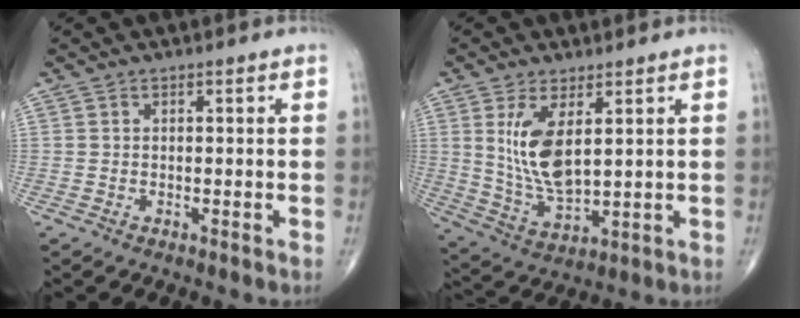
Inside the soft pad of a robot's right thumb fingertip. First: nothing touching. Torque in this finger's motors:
{"motor_torque": [-0.71, 0.85, 1.03, 0.56, 0.09]}